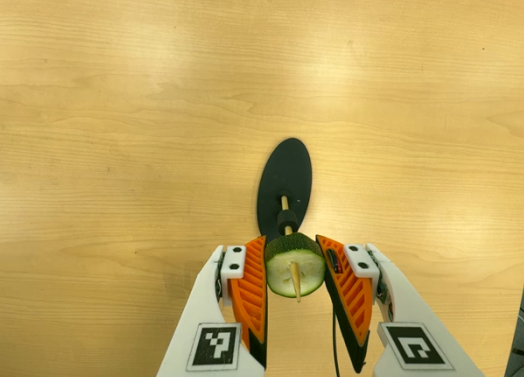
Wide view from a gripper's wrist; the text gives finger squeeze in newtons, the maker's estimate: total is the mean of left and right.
{"total": 9.9, "left": 8.9, "right": 10.9}